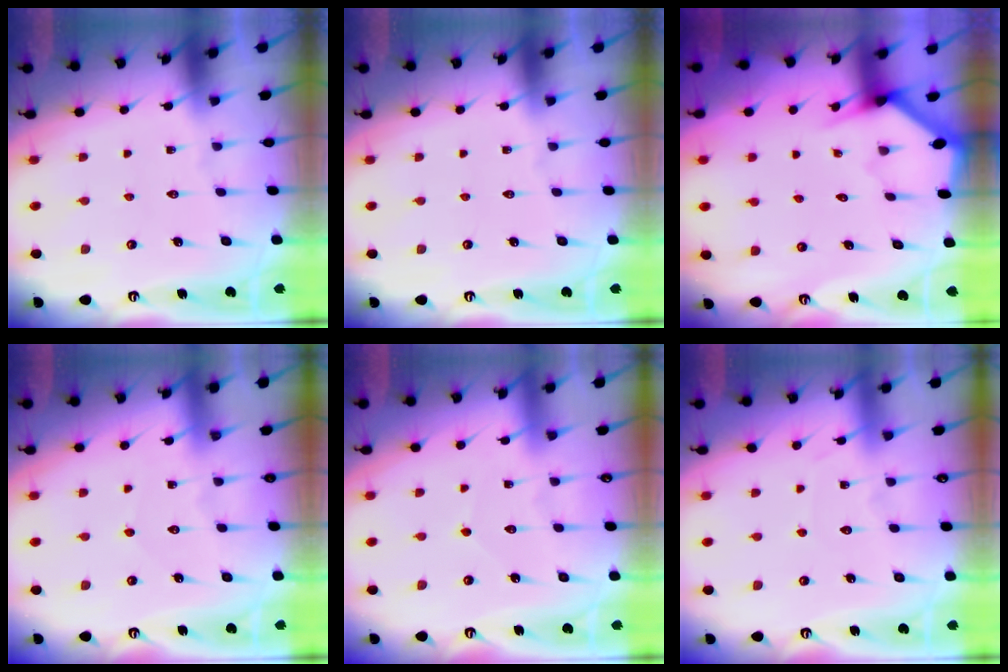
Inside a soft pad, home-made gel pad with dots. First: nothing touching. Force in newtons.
{"total": 0.0}
{"total": 2.9, "press": 2.9, "slide": 0.2}
{"total": 3.9, "press": 3.9, "slide": 0.5}
{"total": 3.5, "press": 3.5, "slide": 0.4}
{"total": 3.7, "press": 3.7, "slide": 0.6}